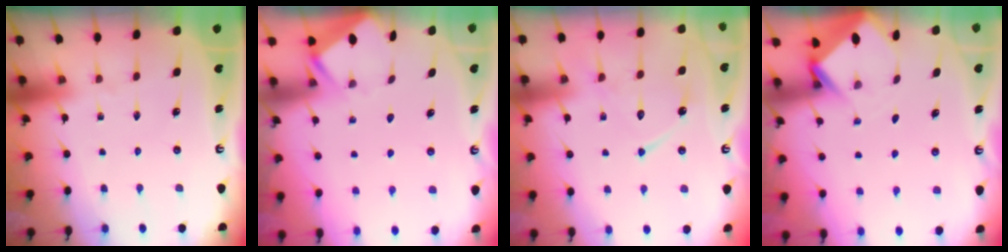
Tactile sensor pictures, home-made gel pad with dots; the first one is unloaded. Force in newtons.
{"total": 3.7, "press": 3.7, "slide": 0.3}
{"total": 13.3, "press": 13.2, "slide": 1.3}
{"total": 2.9, "press": 2.9, "slide": 0.2}